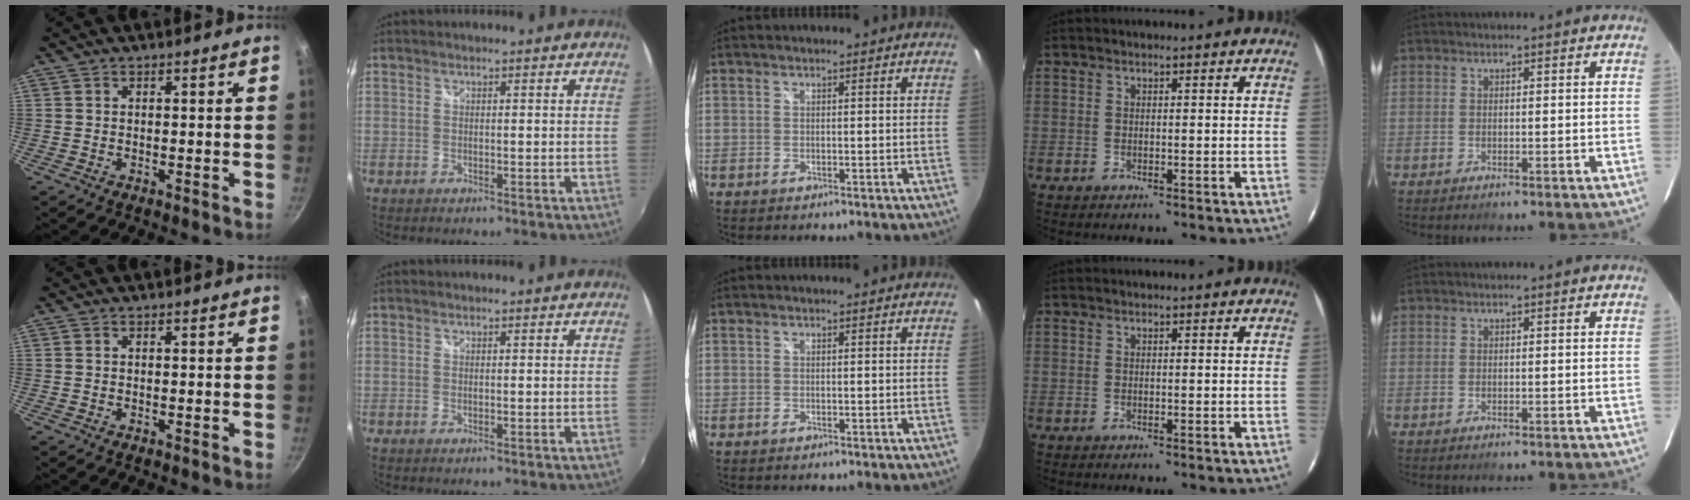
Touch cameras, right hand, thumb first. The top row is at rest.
{}